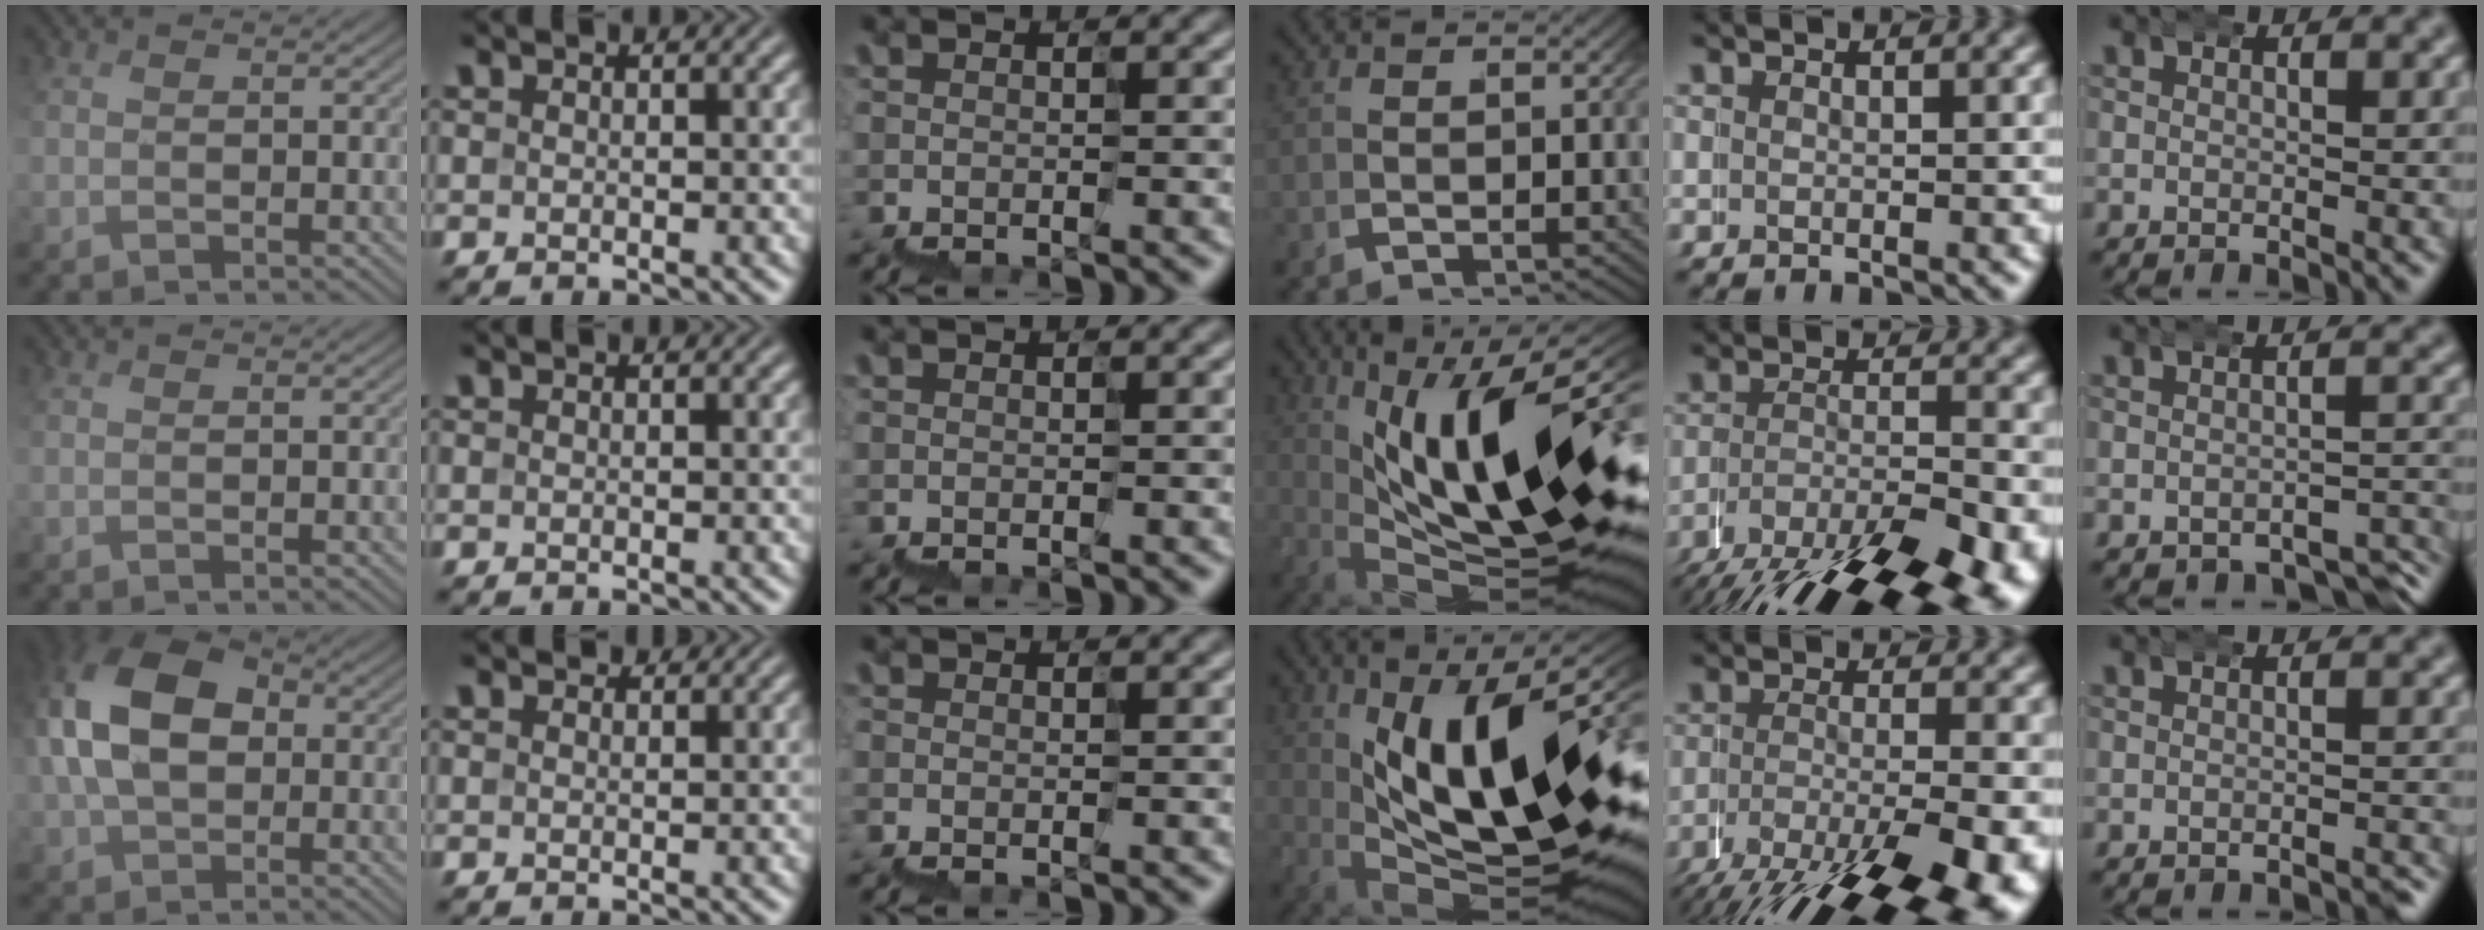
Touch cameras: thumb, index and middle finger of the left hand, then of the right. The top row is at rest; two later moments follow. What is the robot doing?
{"motion": "wrap", "object": "belt"}